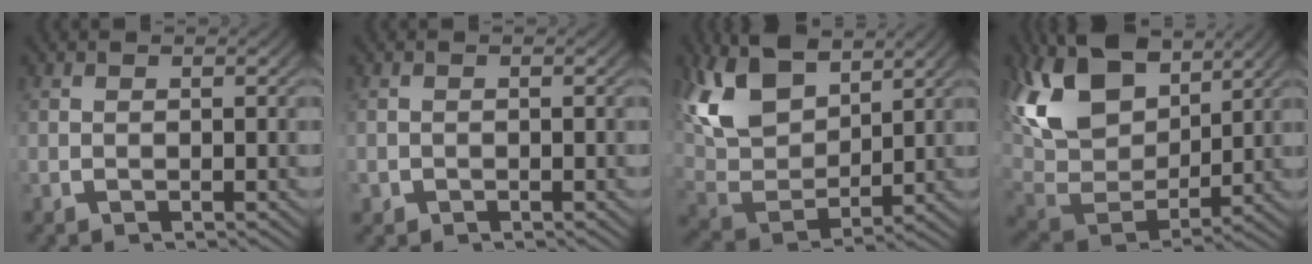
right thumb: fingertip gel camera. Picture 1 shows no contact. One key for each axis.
{"total": 1.0, "fx": -0.5, "fy": 0.9, "fz": 0.1, "tx": -0.006, "ty": -0.010, "tz": -0.005}
{"total": 10.3, "fx": 3.1, "fy": 6.5, "fz": 7.4, "tx": -0.176, "ty": -0.016, "tz": 0.067}
{"total": 12.9, "fx": 3.3, "fy": 8.0, "fz": 9.5, "tx": -0.213, "ty": -0.023, "tz": 0.070}